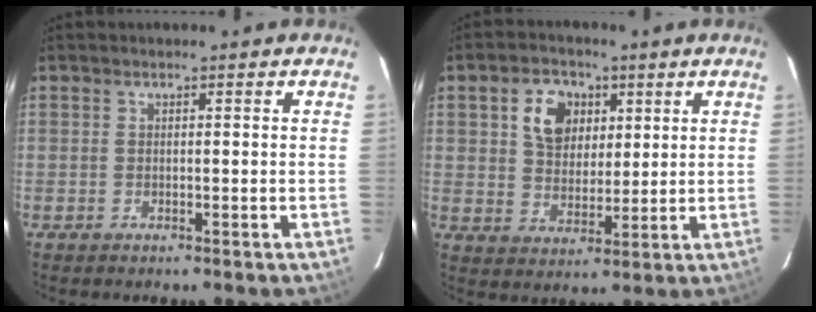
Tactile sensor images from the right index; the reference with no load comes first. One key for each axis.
{"total": 8.7, "fx": 3.2, "fy": 6.5, "fz": 4.9, "tx": -0.091, "ty": 0.020, "tz": 0.062}